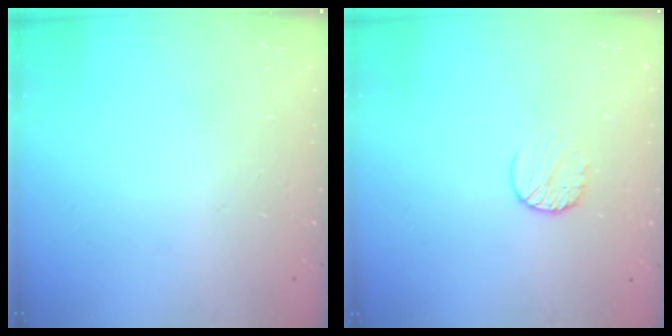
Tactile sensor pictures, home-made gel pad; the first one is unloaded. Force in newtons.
{"total": 5.0, "press": 5.0, "slide": 0.5}